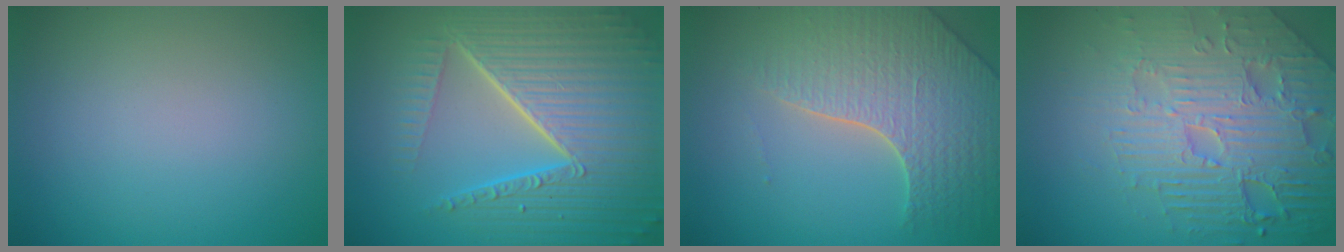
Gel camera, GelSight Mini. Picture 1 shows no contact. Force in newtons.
{"total": 10.5, "press": 6.5, "slide": 8.2}
{"total": 5.5, "press": 4.8, "slide": 2.6}
{"total": 7.3, "press": 5.9, "slide": 4.4}